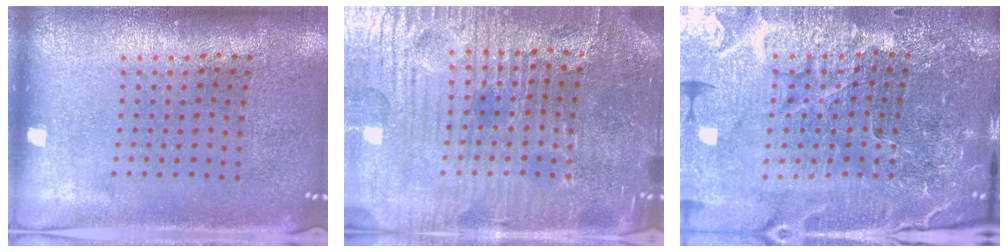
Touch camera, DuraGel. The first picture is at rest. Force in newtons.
{"total": 5.4, "press": 5.2, "slide": 1.8}
{"total": 6.6, "press": 5.8, "slide": 3.0}